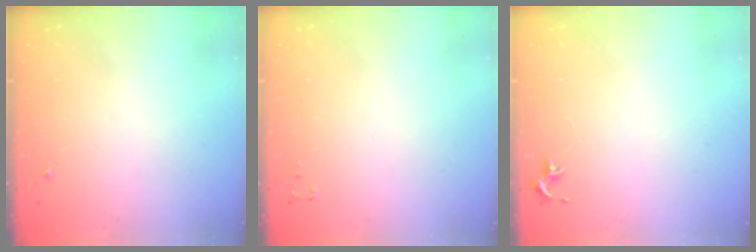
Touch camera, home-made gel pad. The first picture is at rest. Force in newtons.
{"total": 2.0, "press": 2.0, "slide": 0.3}
{"total": 0.8, "press": 0.7, "slide": 0.3}